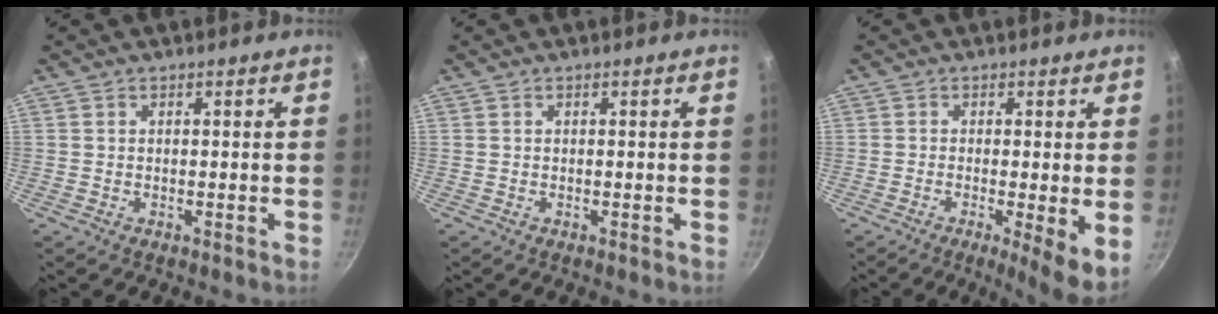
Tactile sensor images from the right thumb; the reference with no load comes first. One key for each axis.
{"total": 0.0}
{"total": 6.9, "fx": -1.2, "fy": 1.1, "fz": 6.7, "tx": -0.096, "ty": -0.012, "tz": -0.018}